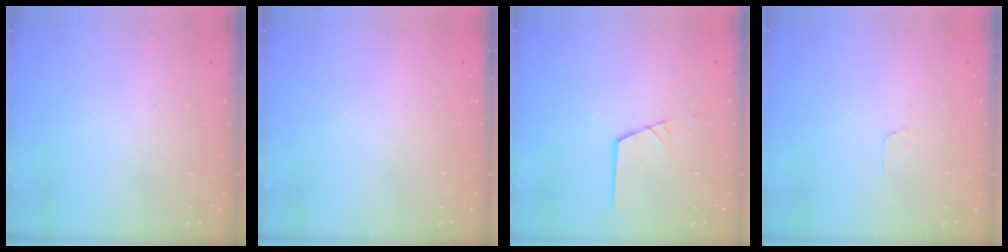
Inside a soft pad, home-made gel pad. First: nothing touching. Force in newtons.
{"total": 0.0}
{"total": 5.4, "press": 5.4, "slide": 0.1}
{"total": 4.0, "press": 4.0, "slide": 0.5}